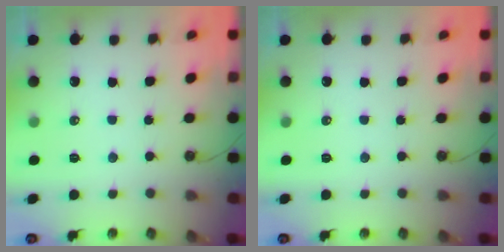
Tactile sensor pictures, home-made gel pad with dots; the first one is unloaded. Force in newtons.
{"total": 0.0}